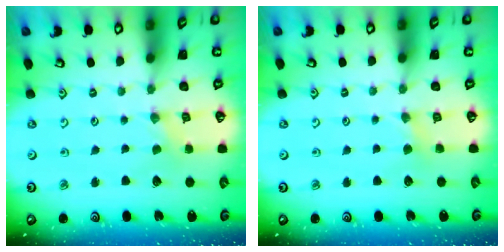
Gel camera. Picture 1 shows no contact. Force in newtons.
{"total": 1.9, "press": 1.9, "slide": 0.4}